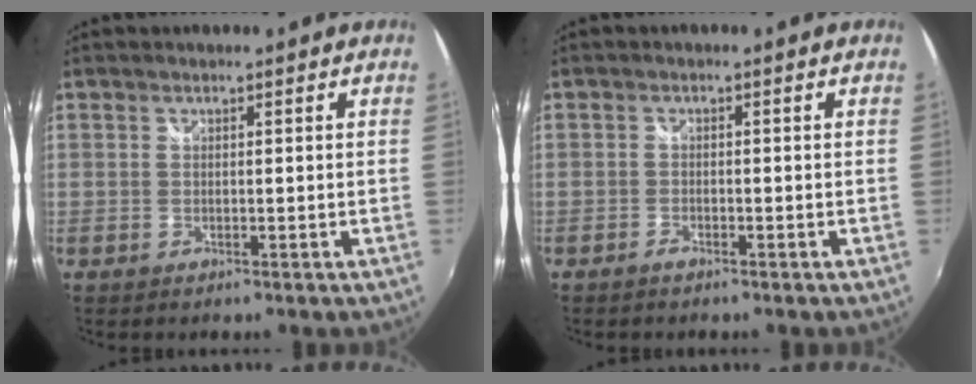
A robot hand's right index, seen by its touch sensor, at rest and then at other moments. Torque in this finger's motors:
{"motor_torque": [0.01, 0.04, -0.03, 0.01]}